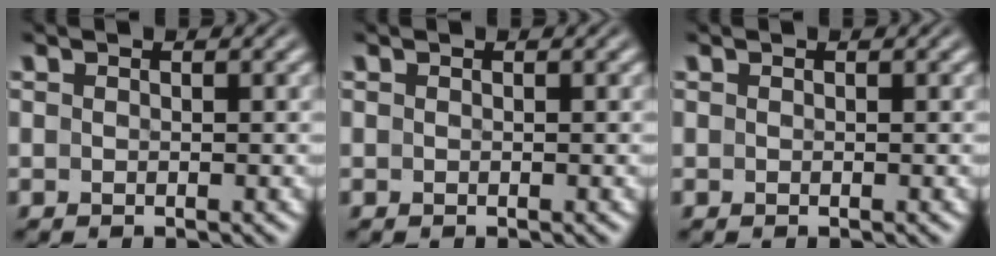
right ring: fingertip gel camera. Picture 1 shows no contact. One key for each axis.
{"total": 0.0}
{"total": 0.0}